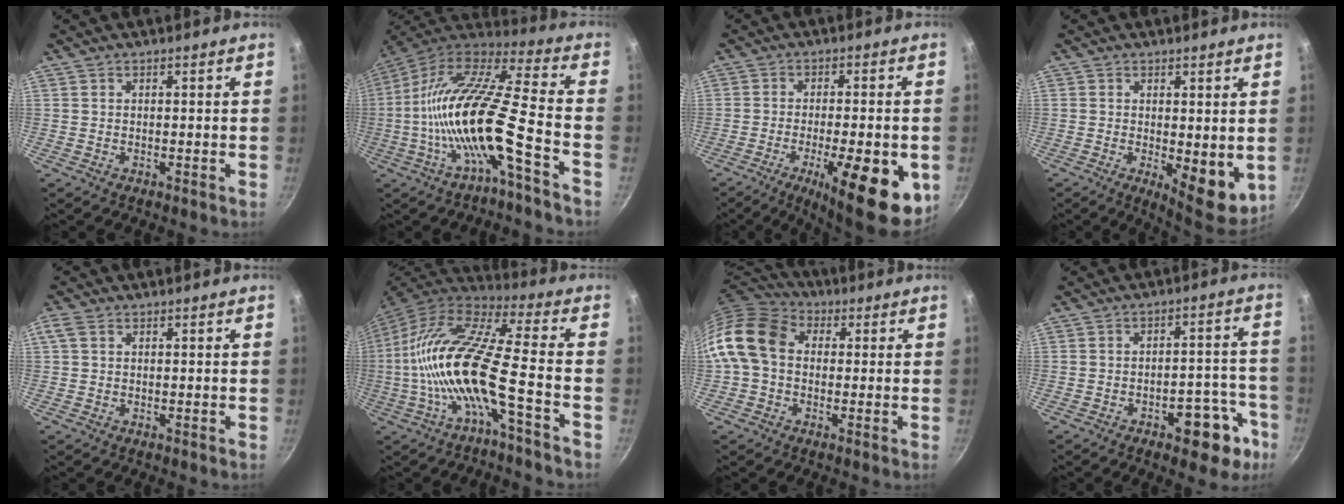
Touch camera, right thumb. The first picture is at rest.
{"total": 19.7, "force": [-6.7, 3.6, 18.2], "torque": [-0.328, 0.038, -0.138]}
{"total": 17.7, "force": [-6.0, 5.8, 15.6], "torque": [-0.200, 0.006, -0.081]}
{"total": 8.6, "force": [-0.4, 3.6, 7.8], "torque": [-0.084, -0.017, 0.003]}
{"total": 2.5, "force": [0.8, 1.7, 1.6], "torque": [-0.033, 0.007, 0.015]}
{"total": 18.3, "force": [-4.6, 3.6, 17.4], "torque": [-0.335, 0.040, -0.104]}
{"total": 13.6, "force": [0.9, 10.3, 8.8], "torque": [-0.154, 0.029, -0.004]}
{"total": 10.9, "force": [-5.7, 5.5, 7.5], "torque": [-0.048, 0.051, -0.066]}